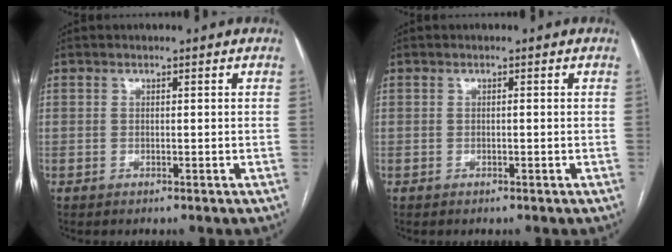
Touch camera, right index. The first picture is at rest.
{"total": 0.0}